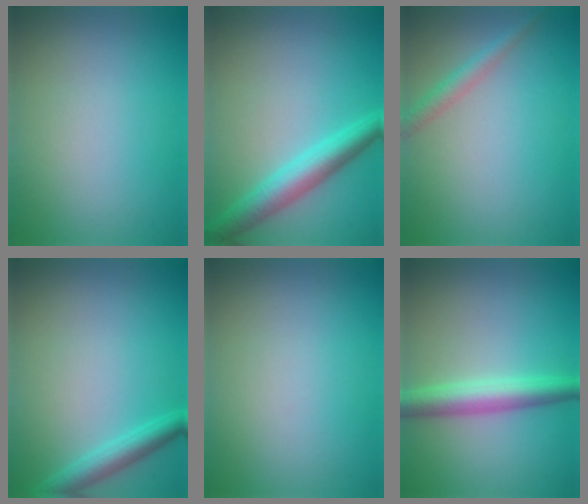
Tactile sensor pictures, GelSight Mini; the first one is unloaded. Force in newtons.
{"total": 4.5, "press": 4.5, "slide": 0.1}
{"total": 1.9, "press": 1.9, "slide": 0.0}
{"total": 2.7, "press": 2.7, "slide": 0.1}
{"total": 0.0}
{"total": 4.1, "press": 4.0, "slide": 0.1}